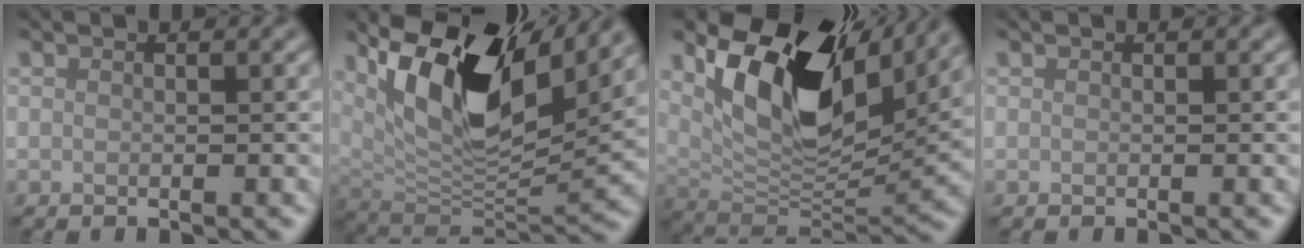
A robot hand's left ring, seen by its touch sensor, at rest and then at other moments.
{"total": 13.6, "force": [6.8, 5.5, 10.4], "torque": [-0.181, 0.007, 0.125]}
{"total": 13.2, "force": [6.7, 6.3, 9.4], "torque": [-0.164, 0.000, 0.129]}
{"total": 0.0}